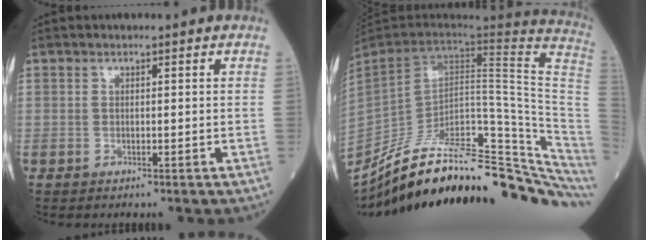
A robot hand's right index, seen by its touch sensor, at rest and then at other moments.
{"total": 34.7, "force": [-27.6, 6.4, 20.1], "torque": [-0.225, -0.020, -0.389]}